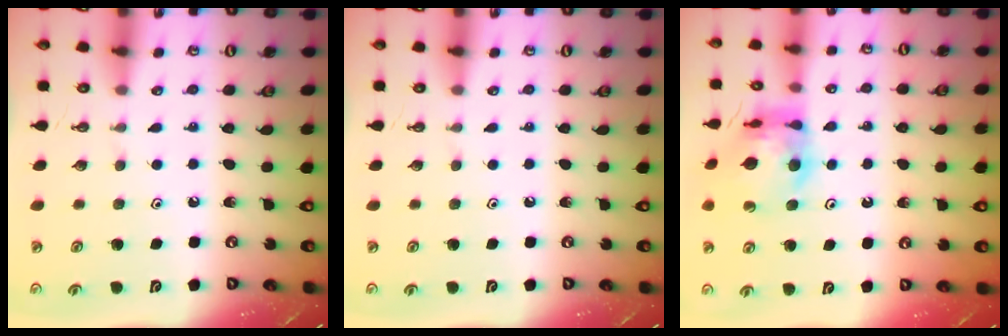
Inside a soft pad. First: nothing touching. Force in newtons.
{"total": 0.0}
{"total": 11.5, "press": 11.4, "slide": 1.4}